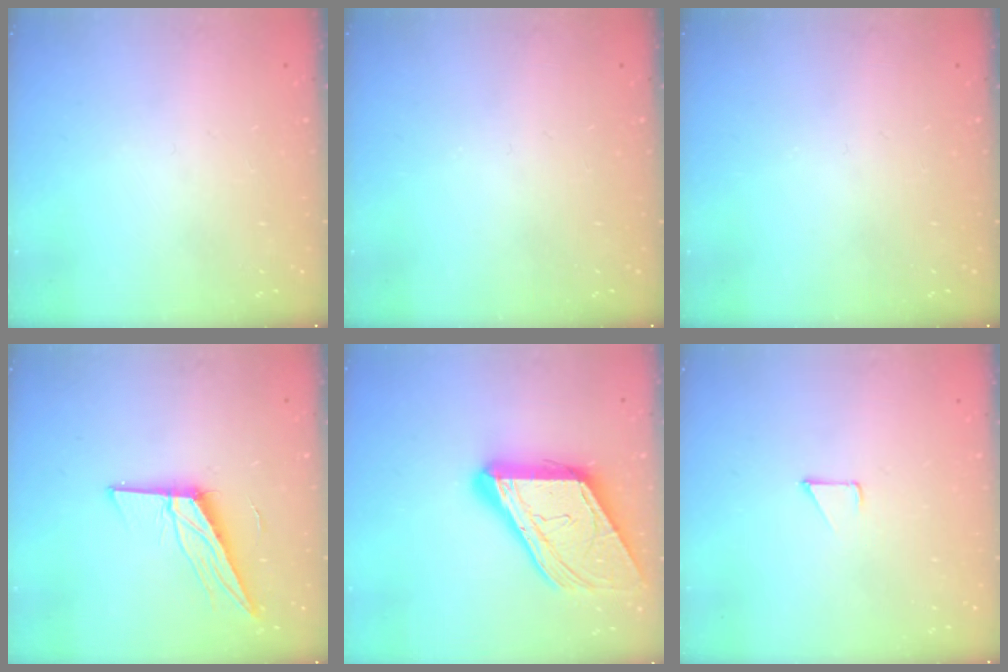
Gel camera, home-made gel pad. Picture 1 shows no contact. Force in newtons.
{"total": 0.0}
{"total": 0.0}
{"total": 12.7, "press": 12.6, "slide": 1.7}
{"total": 20.1, "press": 20.1, "slide": 1.8}
{"total": 3.8, "press": 3.8, "slide": 0.4}